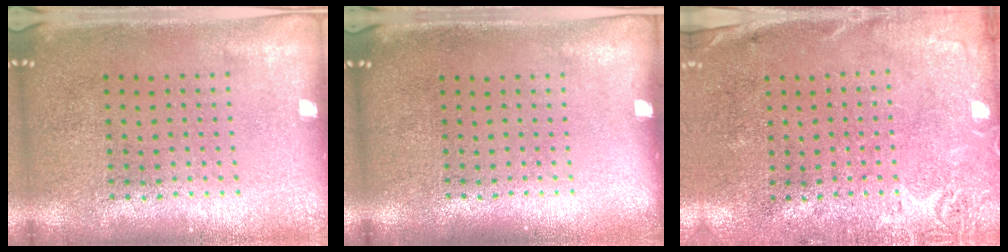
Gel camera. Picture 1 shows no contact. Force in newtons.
{"total": 0.0}
{"total": 2.8, "press": 2.2, "slide": 1.7}